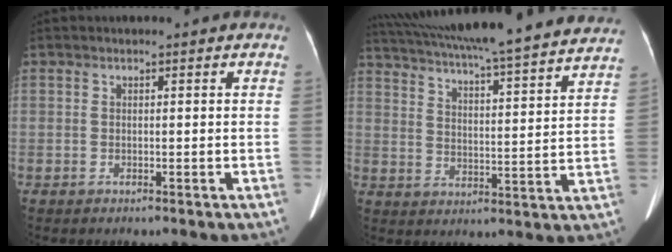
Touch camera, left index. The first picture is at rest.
{"total": 31.0, "force": [27.8, 2.0, 13.6], "torque": [-0.232, -0.025, 0.363]}